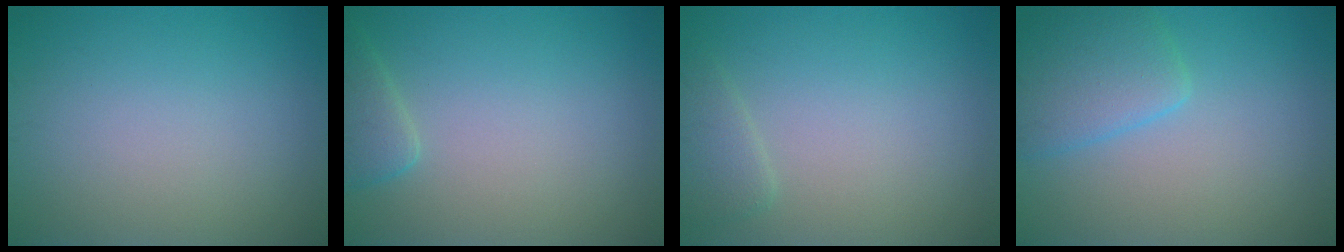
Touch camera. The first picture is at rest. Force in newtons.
{"total": 2.0, "press": 2.0, "slide": 0.2}
{"total": 1.6, "press": 1.6, "slide": 0.2}
{"total": 3.9, "press": 3.9, "slide": 0.2}